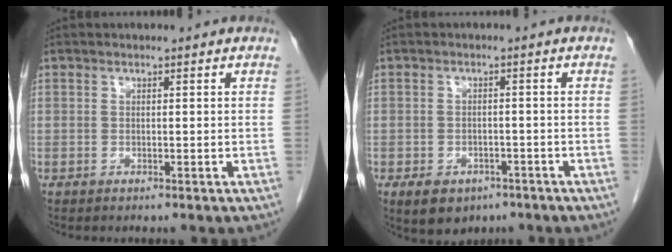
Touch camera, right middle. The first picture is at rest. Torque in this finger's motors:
{"motor_torque": [0.46, -0.40, 0.20, 0.03]}